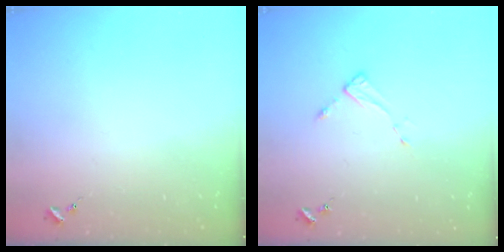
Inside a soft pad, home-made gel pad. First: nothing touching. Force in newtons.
{"total": 2.8, "press": 2.7, "slide": 0.3}